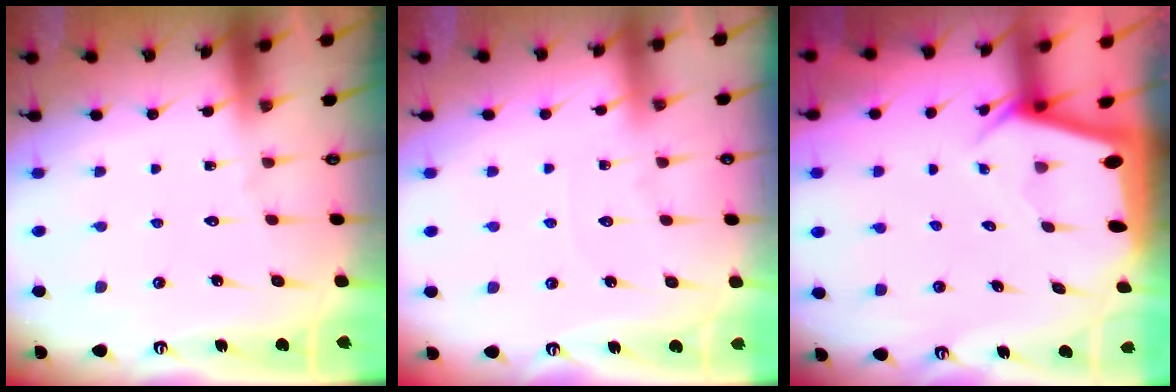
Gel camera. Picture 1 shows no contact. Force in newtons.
{"total": 3.0, "press": 2.9, "slide": 0.4}
{"total": 3.1, "press": 3.1, "slide": 0.2}